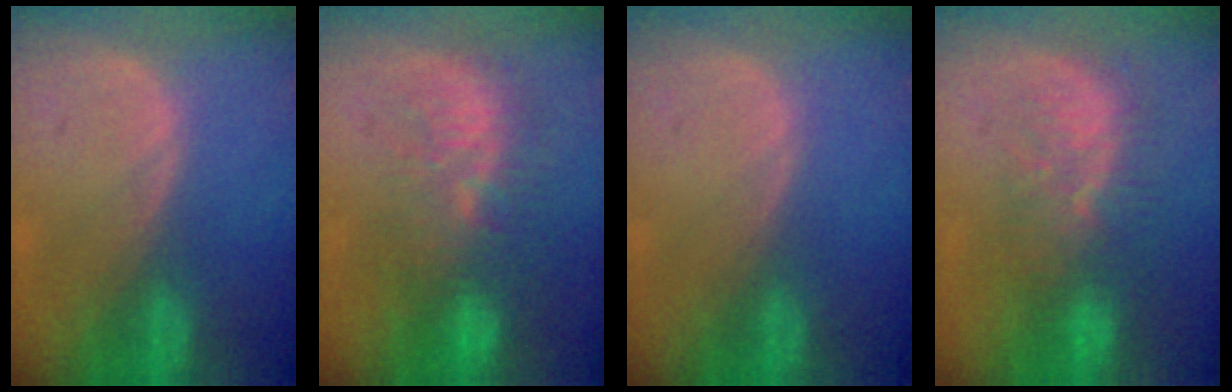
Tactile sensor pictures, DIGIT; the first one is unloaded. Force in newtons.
{"total": 9.7, "press": 9.1, "slide": 3.4}
{"total": 0.0}
{"total": 8.4, "press": 7.8, "slide": 3.0}